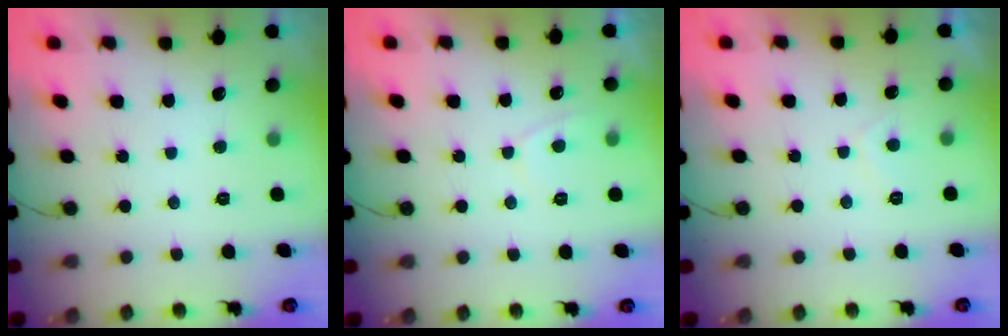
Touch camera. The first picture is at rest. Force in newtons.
{"total": 2.0, "press": 1.9, "slide": 0.6}
{"total": 1.7, "press": 1.5, "slide": 0.7}